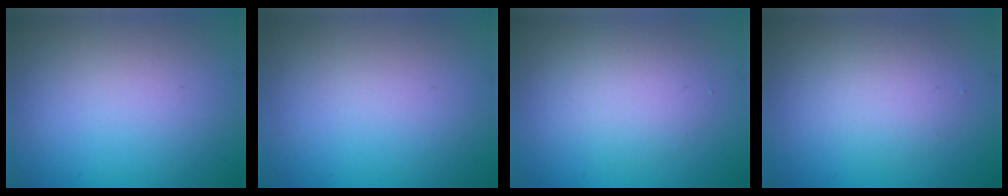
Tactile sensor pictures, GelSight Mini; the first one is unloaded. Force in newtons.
{"total": 0.0}
{"total": 2.8, "press": 2.8, "slide": 0.2}
{"total": 2.6, "press": 2.6, "slide": 0.1}